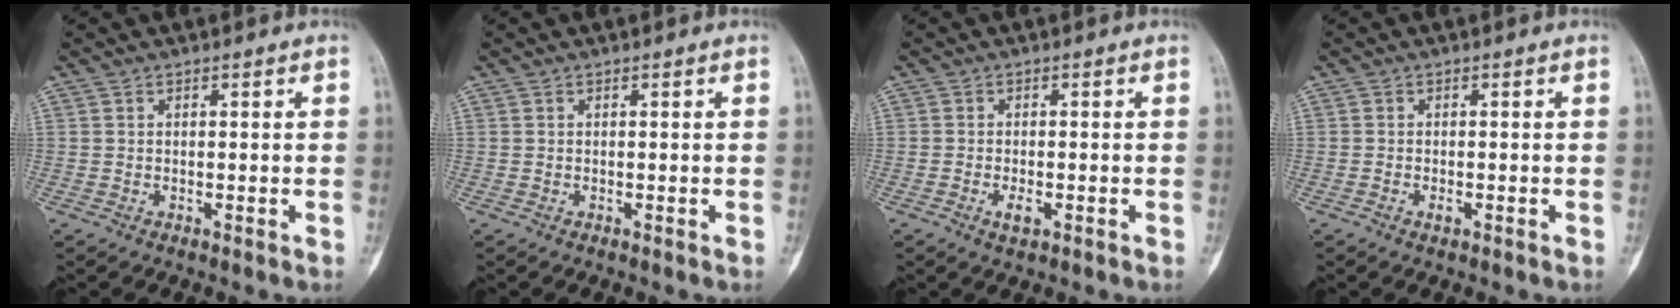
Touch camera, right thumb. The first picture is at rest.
{"total": 0.0}
{"total": 2.4, "force": [-1.0, 1.1, 1.9], "torque": [-0.030, 0.003, -0.018]}
{"total": 1.0, "force": [-0.5, 0.5, 0.7], "torque": [-0.010, 0.005, -0.010]}